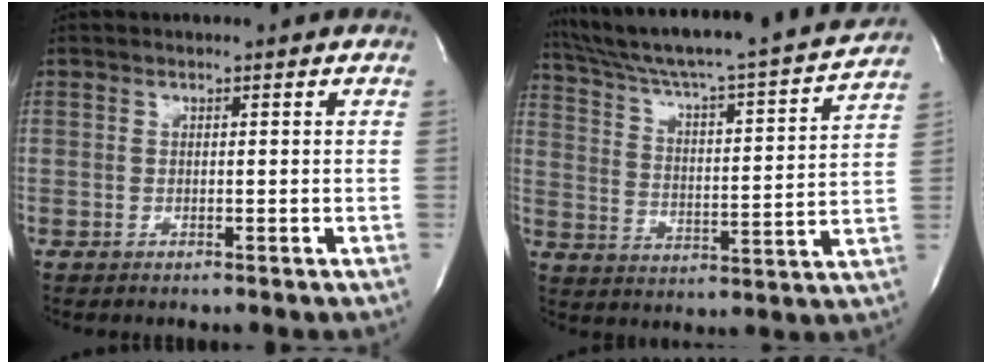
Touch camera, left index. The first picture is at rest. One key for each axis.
{"total": 23.3, "fx": 21.3, "fy": 0.8, "fz": 9.5, "tx": -0.161, "ty": -0.038, "tz": 0.301}